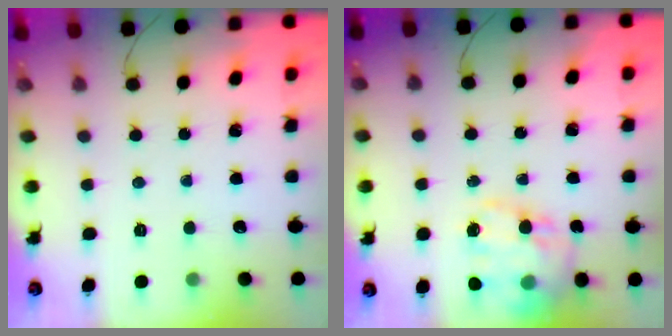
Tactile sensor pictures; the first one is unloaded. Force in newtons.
{"total": 17.3, "press": 16.9, "slide": 3.9}